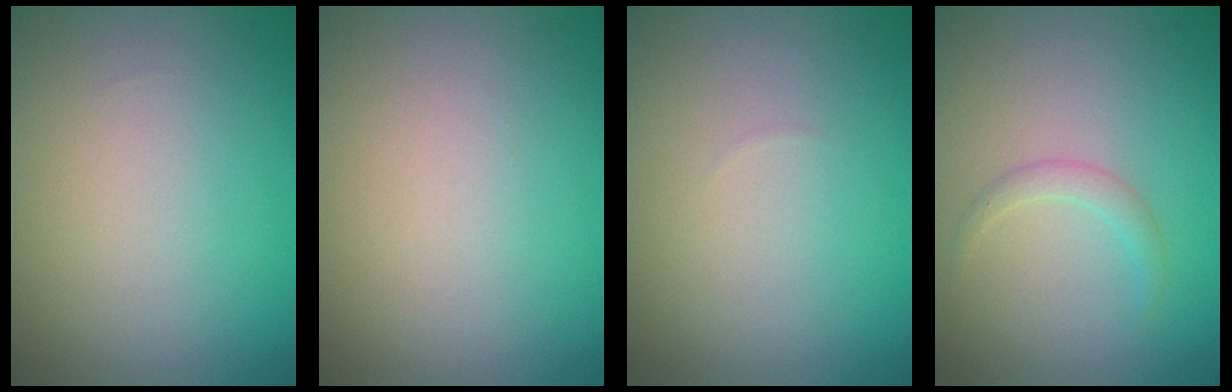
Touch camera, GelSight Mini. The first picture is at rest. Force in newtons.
{"total": 0.0}
{"total": 0.0}
{"total": 1.2, "press": 1.2, "slide": 0.1}